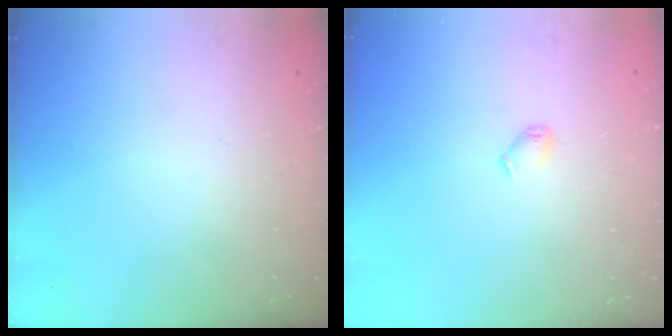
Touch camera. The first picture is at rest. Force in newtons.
{"total": 5.0, "press": 4.9, "slide": 0.6}